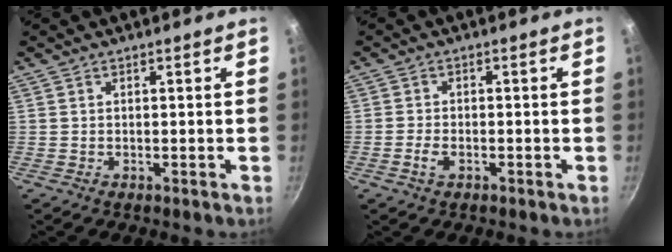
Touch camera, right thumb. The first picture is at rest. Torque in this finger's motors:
{"motor_torque": [-0.38, 0.34, -0.18, 0.11, -0.03]}